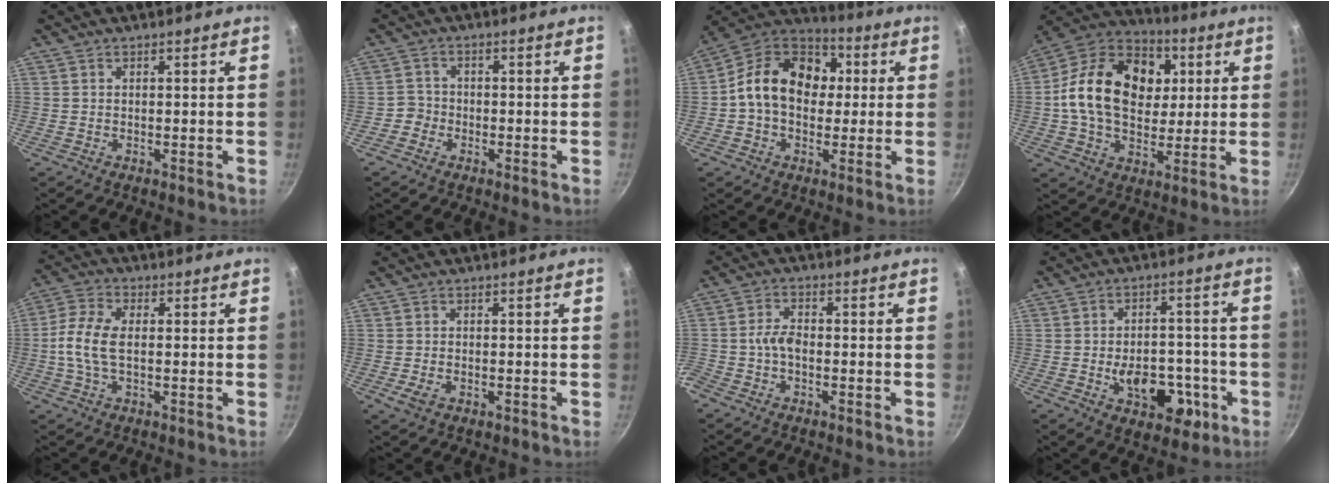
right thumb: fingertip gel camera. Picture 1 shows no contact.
{"total": 2.5, "force": [-1.4, 2.1, 0.2], "torque": [0.011, 0.018, -0.028]}
{"total": 17.1, "force": [1.4, 13.0, 11.1], "torque": [-0.148, 0.033, 0.002]}
{"total": 22.6, "force": [3.5, 16.4, 15.2], "torque": [-0.230, 0.018, 0.047]}
{"total": 8.1, "force": [-0.1, 4.4, 6.8], "torque": [-0.148, 0.017, -0.013]}
{"total": 3.0, "force": [-1.0, 1.8, 2.2], "torque": [-0.042, -0.003, -0.017]}
{"total": 3.9, "force": [-1.5, 2.4, 2.7], "torque": [-0.056, 0.019, -0.037]}
{"total": 12.6, "force": [-3.9, 8.1, 8.9], "torque": [-0.089, 0.021, -0.046]}